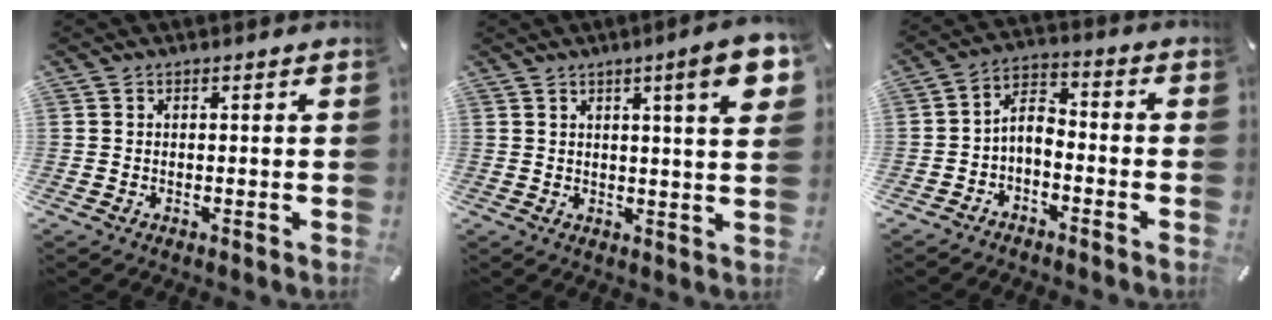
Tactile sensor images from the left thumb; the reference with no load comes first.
{"total": 10.1, "force": [4.3, 1.0, 9.1], "torque": [-0.135, -0.015, 0.061]}
{"total": 5.6, "force": [-2.0, 3.5, 4.0], "torque": [-0.084, 0.008, -0.040]}